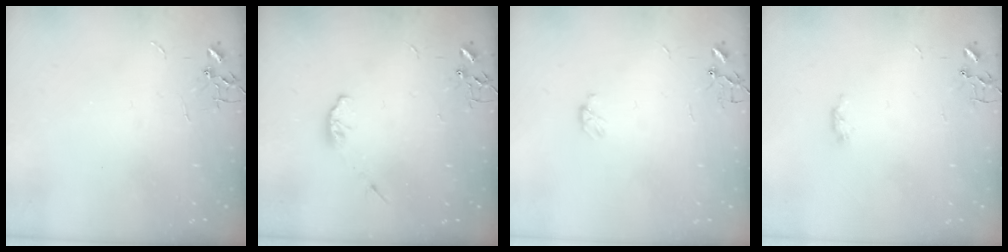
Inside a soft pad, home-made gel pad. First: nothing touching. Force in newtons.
{"total": 4.3, "press": 4.1, "slide": 1.1}
{"total": 3.3, "press": 3.3, "slide": 0.5}
{"total": 3.2, "press": 3.2, "slide": 0.5}